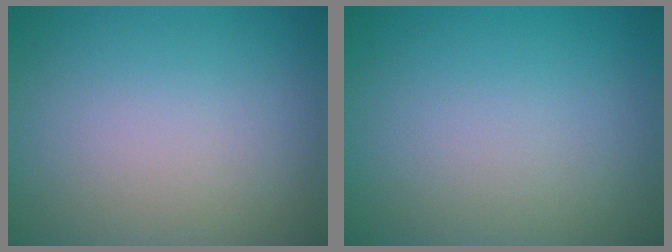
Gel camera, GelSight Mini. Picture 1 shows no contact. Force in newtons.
{"total": 0.0}